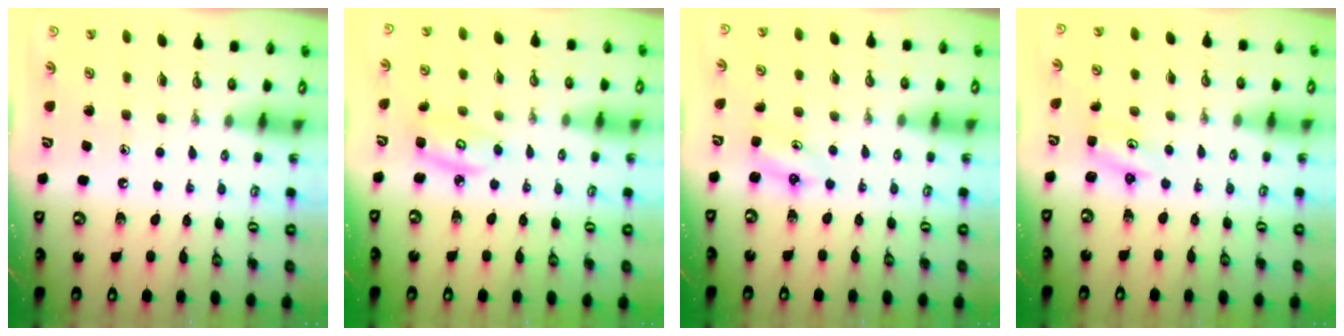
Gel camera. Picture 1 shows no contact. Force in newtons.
{"total": 4.0, "press": 3.9, "slide": 0.3}
{"total": 4.5, "press": 4.5, "slide": 0.2}
{"total": 1.9, "press": 1.9, "slide": 0.3}